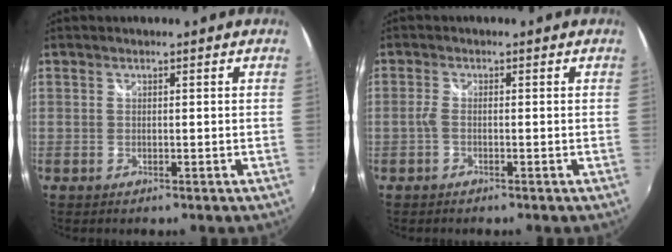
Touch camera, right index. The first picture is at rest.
{"total": 1.5, "force": [-0.5, 0.3, 1.4], "torque": [-0.029, 0.000, -0.012]}